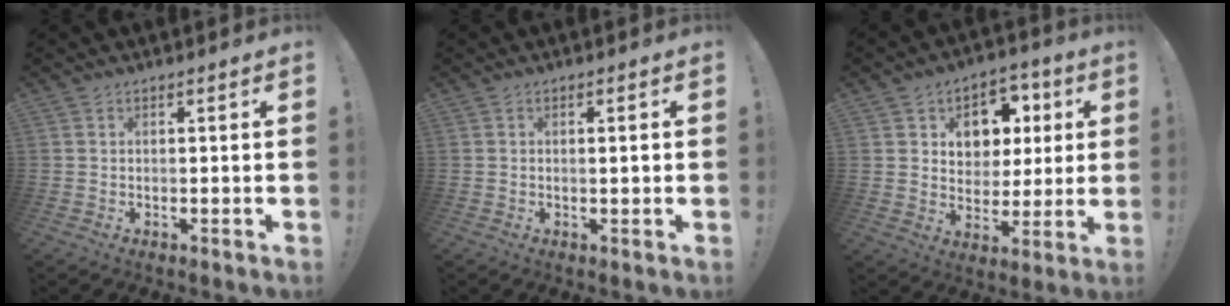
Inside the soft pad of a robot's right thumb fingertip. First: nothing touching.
{"total": 1.1, "force": [0.1, -0.1, 1.1], "torque": [-0.013, -0.004, 0.000]}
{"total": 10.5, "force": [3.7, 9.0, 3.9], "torque": [-0.041, -0.022, 0.073]}